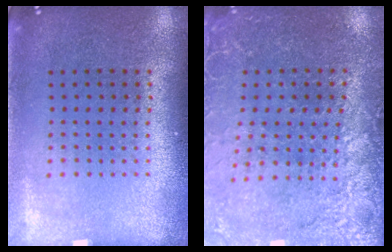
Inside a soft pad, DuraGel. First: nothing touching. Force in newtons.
{"total": 2.9, "press": 2.8, "slide": 0.4}